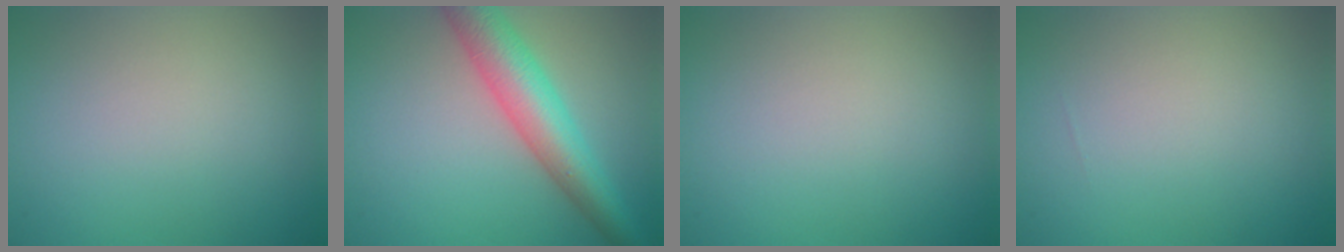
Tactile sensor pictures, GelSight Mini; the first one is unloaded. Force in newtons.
{"total": 6.7, "press": 6.7, "slide": 0.2}
{"total": 0.0}
{"total": 0.0}